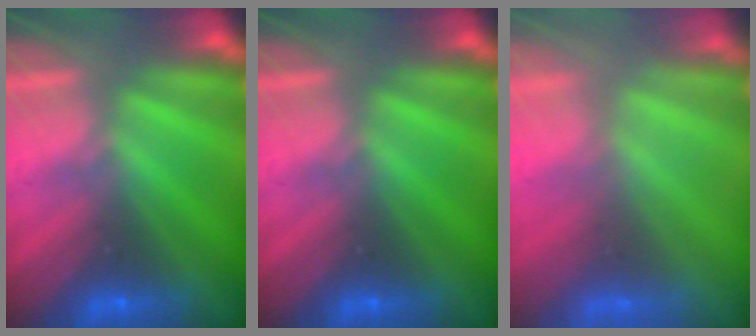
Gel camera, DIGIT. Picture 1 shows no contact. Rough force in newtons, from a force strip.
{"total": 0.0}
{"total": 8.8}